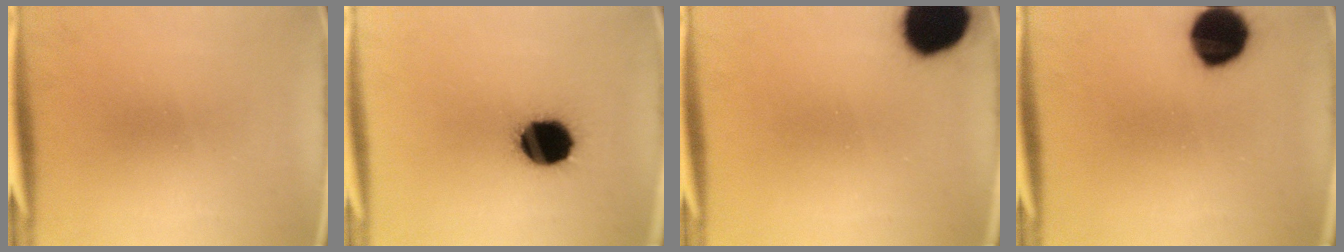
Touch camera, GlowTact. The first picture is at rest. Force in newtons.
{"total": 15.5}
{"total": 17.4}
{"total": 12.8}